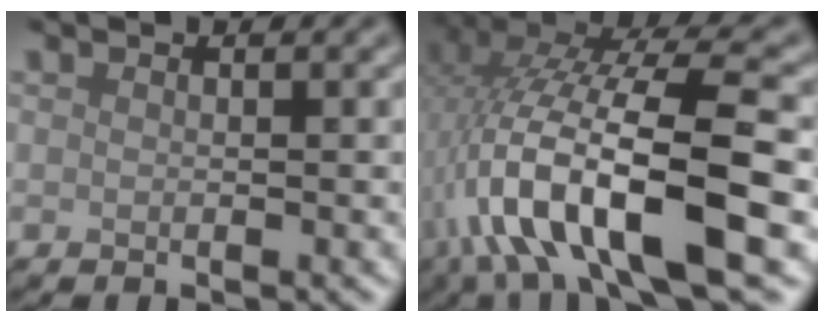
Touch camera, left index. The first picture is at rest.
{"total": 13.4, "force": [-2.2, 4.4, 12.5], "torque": [-0.225, 0.006, -0.038]}